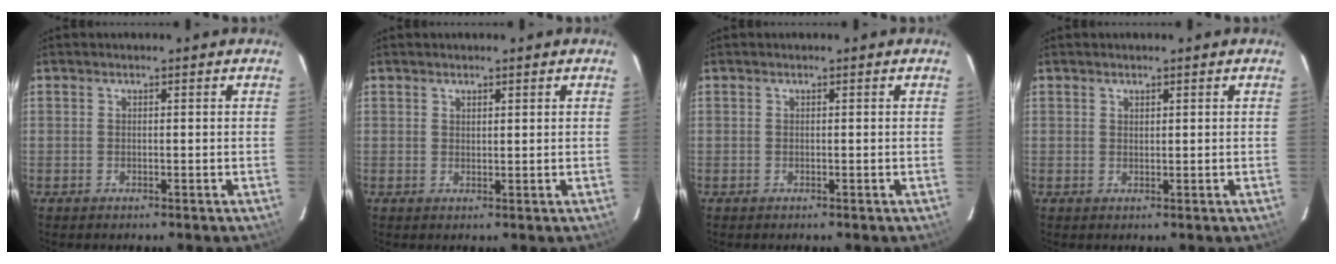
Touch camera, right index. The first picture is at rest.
{"total": 1.2, "force": [1.0, 0.4, 0.5], "torque": [-0.006, 0.001, 0.017]}
{"total": 0.0}
{"total": 0.8, "force": [0.7, 0.4, 0.2], "torque": [-0.003, 0.001, 0.013]}